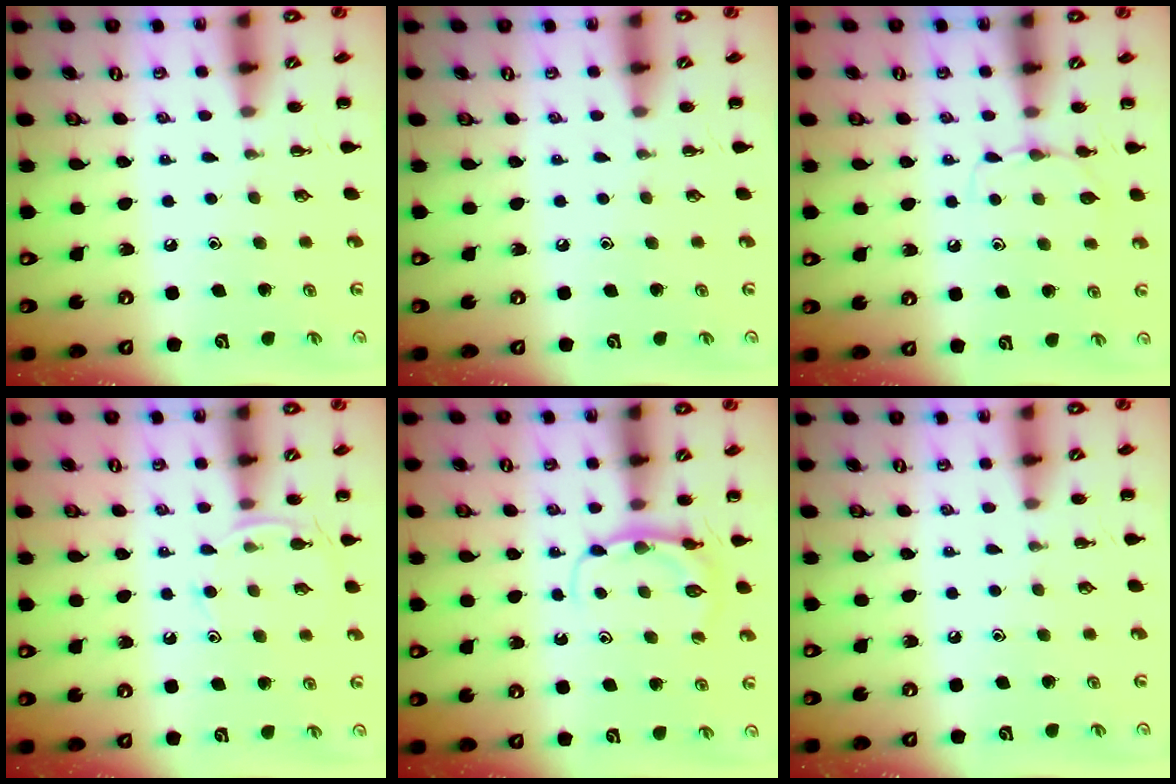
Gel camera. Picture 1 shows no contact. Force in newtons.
{"total": 0.0}
{"total": 5.9, "press": 5.8, "slide": 1.4}
{"total": 7.1, "press": 6.8, "slide": 2.0}
{"total": 5.8, "press": 5.7, "slide": 0.9}
{"total": 0.0}